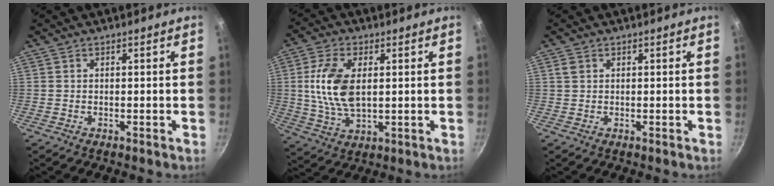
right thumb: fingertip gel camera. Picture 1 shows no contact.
{"total": 11.9, "force": [1.6, 6.5, 9.8], "torque": [-0.188, -0.002, 0.032]}
{"total": 1.4, "force": [0.5, 1.1, 0.7], "torque": [-0.011, 0.002, 0.008]}